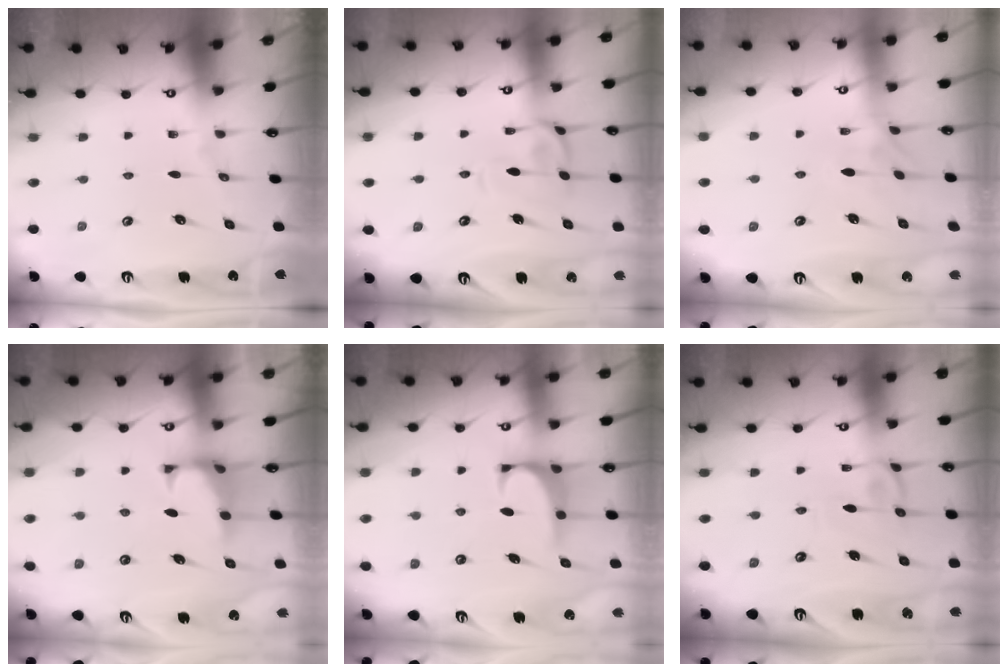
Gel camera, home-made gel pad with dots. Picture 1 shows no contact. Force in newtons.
{"total": 2.6, "press": 2.5, "slide": 0.9}
{"total": 1.6, "press": 1.3, "slide": 0.9}
{"total": 1.5, "press": 1.3, "slide": 0.6}
{"total": 1.2, "press": 1.1, "slide": 0.5}
{"total": 1.3, "press": 1.2, "slide": 0.5}